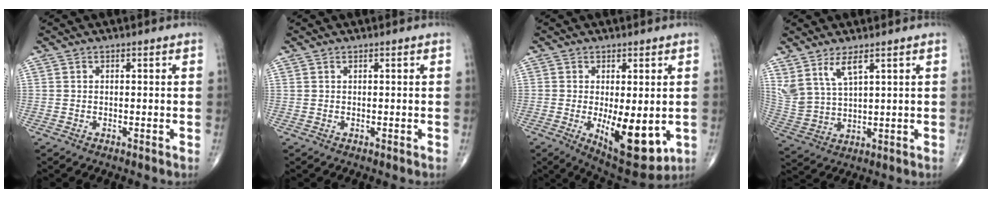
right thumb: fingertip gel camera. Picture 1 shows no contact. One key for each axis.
{"total": 0.0}
{"total": 12.2, "fx": -2.3, "fy": 4.9, "fz": 11.0, "tx": -0.143, "ty": -0.026, "tz": -0.019}
{"total": 8.0, "fx": 5.0, "fy": 2.8, "fz": 5.6, "tx": -0.120, "ty": -0.025, "tz": 0.115}